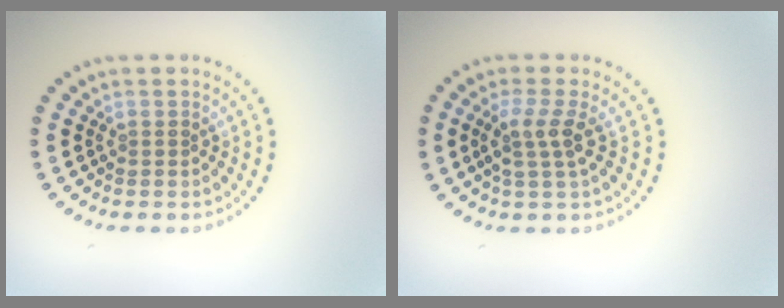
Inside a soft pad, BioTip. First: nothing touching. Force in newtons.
{"total": 2.5, "press": 1.9, "slide": 1.6}